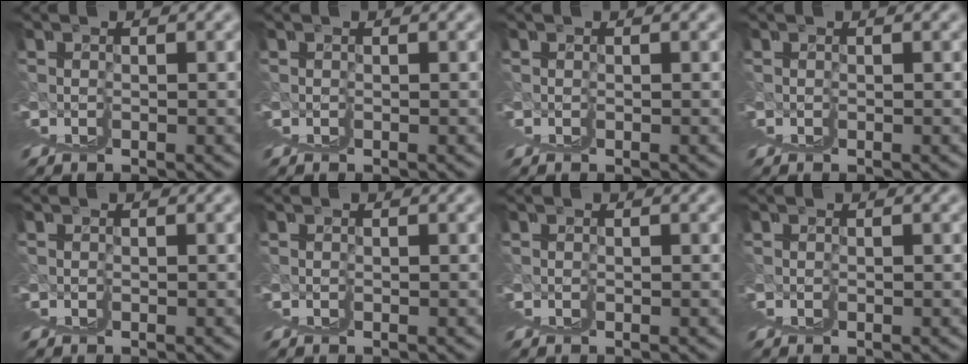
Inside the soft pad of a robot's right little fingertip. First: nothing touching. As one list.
[{"total": 0.0}, {"total": 0.9, "force": [0.3, -0.6, -0.5], "torque": [0.010, 0.001, 0.004]}, {"total": 0.0}, {"total": 0.0}, {"total": 0.0}, {"total": 0.0}, {"total": 0.0}]